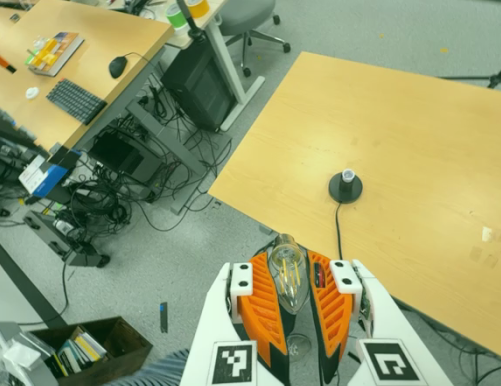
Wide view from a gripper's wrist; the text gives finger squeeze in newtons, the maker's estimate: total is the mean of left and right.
{"total": 19.4, "left": 24.5, "right": 14.3}